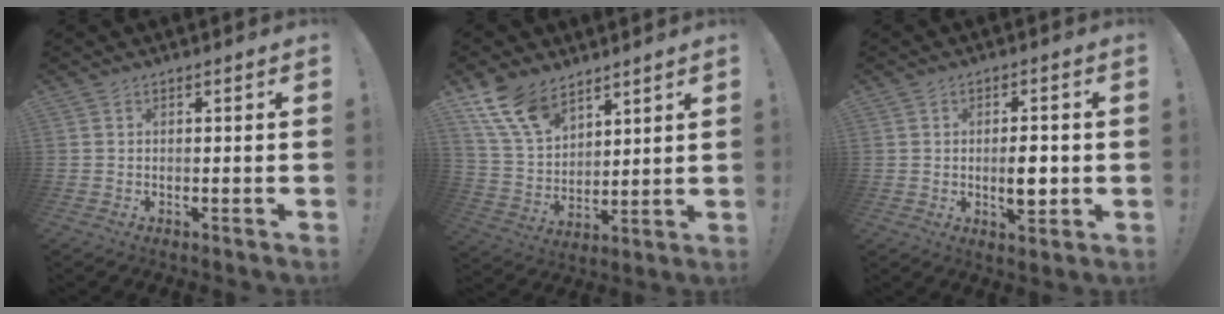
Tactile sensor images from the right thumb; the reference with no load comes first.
{"total": 13.1, "force": [9.8, 6.5, 5.6], "torque": [-0.128, -0.053, 0.193]}
{"total": 6.2, "force": [-0.8, 4.2, 4.4], "torque": [-0.056, 0.004, -0.016]}